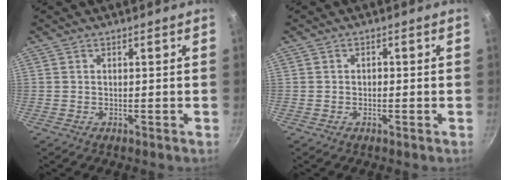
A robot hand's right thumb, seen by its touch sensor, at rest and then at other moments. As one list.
[{"total": 0.8, "force": [-0.3, 0.7, 0.4], "torque": [-0.005, 0.002, -0.006]}]